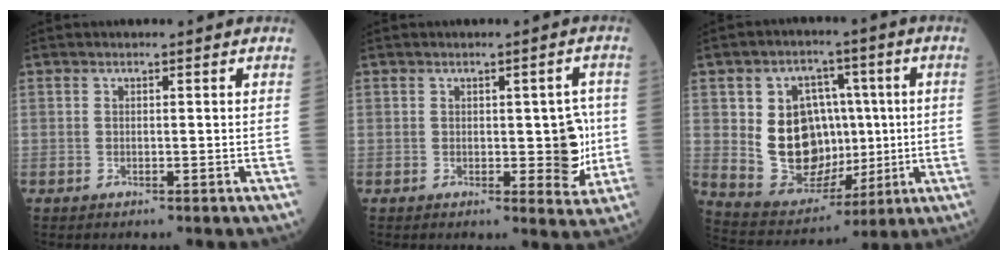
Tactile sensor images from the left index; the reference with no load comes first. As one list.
[{"total": 5.8, "force": [-0.4, 2.7, 5.1], "torque": [-0.055, 0.005, 0.005]}, {"total": 13.6, "force": [1.0, 10.1, 9.0], "torque": [-0.172, 0.029, 0.045]}]